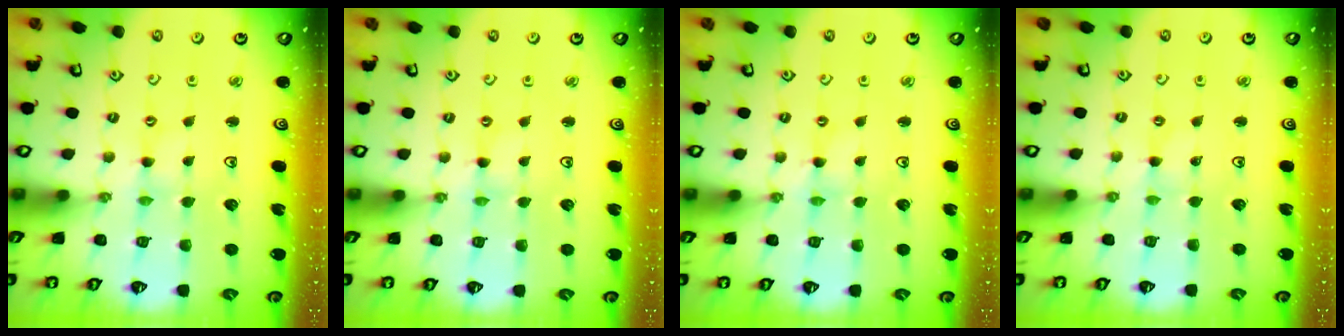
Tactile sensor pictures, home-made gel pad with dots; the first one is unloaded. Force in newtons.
{"total": 0.0}
{"total": 0.0}
{"total": 0.0}